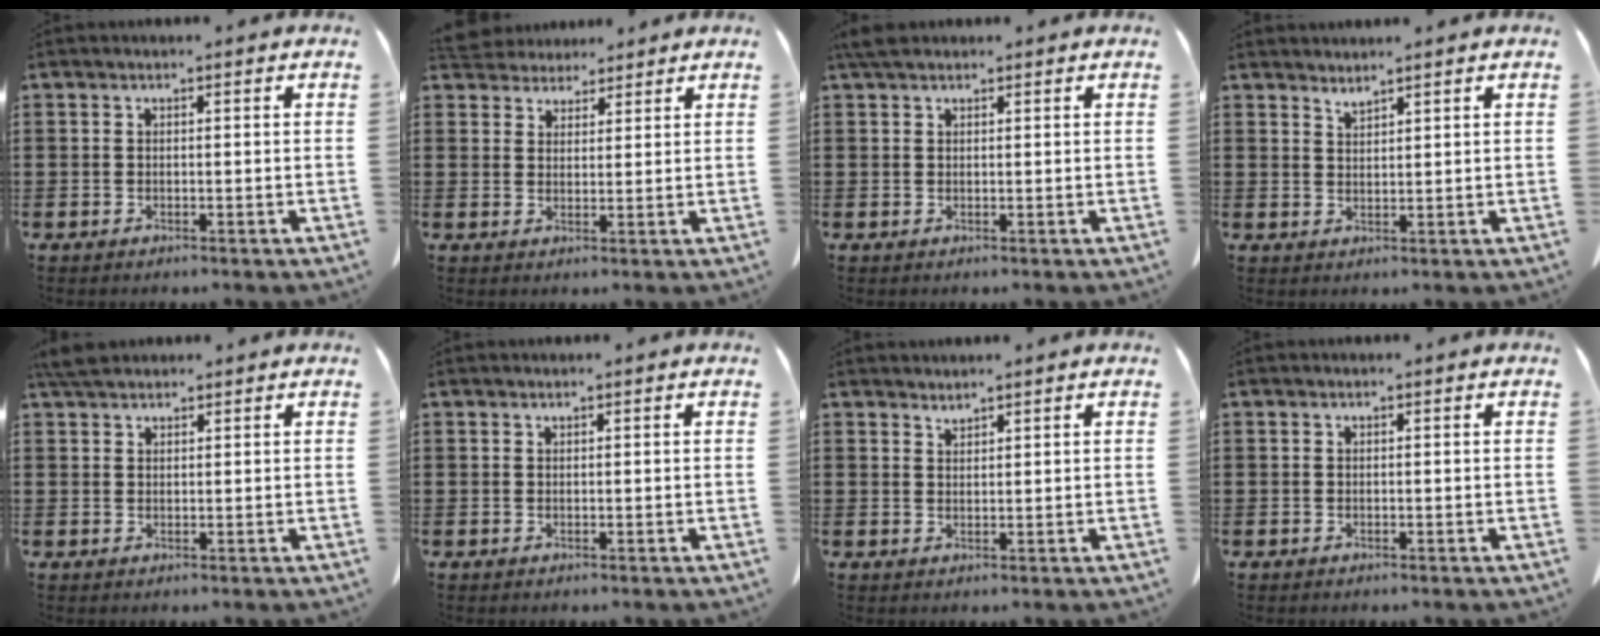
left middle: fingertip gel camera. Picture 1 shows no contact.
{"total": 3.8, "force": [3.6, 1.2, 0.1], "torque": [-0.015, -0.009, 0.069]}
{"total": 2.3, "force": [1.7, 1.0, 1.2], "torque": [-0.030, 0.006, 0.034]}
{"total": 1.8, "force": [1.8, -0.2, 0.1], "torque": [-0.006, -0.004, 0.036]}
{"total": 3.3, "force": [2.7, 1.2, 1.4], "torque": [-0.036, 0.004, 0.053]}
{"total": 0.0}
{"total": 1.4, "force": [1.4, 0.0, 0.0], "torque": [-0.003, -0.004, 0.029]}
{"total": 0.0}